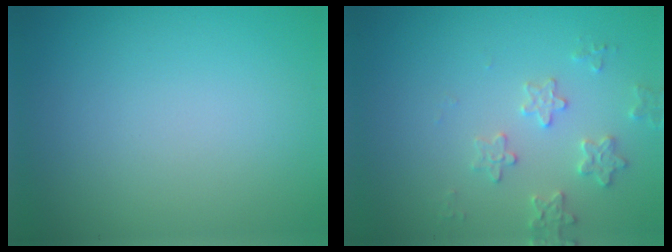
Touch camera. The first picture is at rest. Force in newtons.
{"total": 2.5, "press": 2.4, "slide": 0.6}